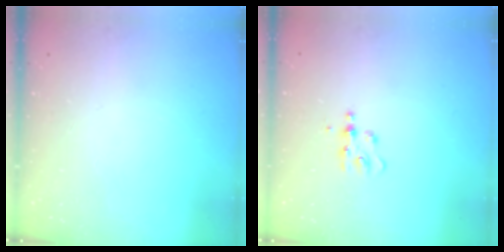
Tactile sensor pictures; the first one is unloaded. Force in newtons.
{"total": 6.1, "press": 6.1, "slide": 0.8}